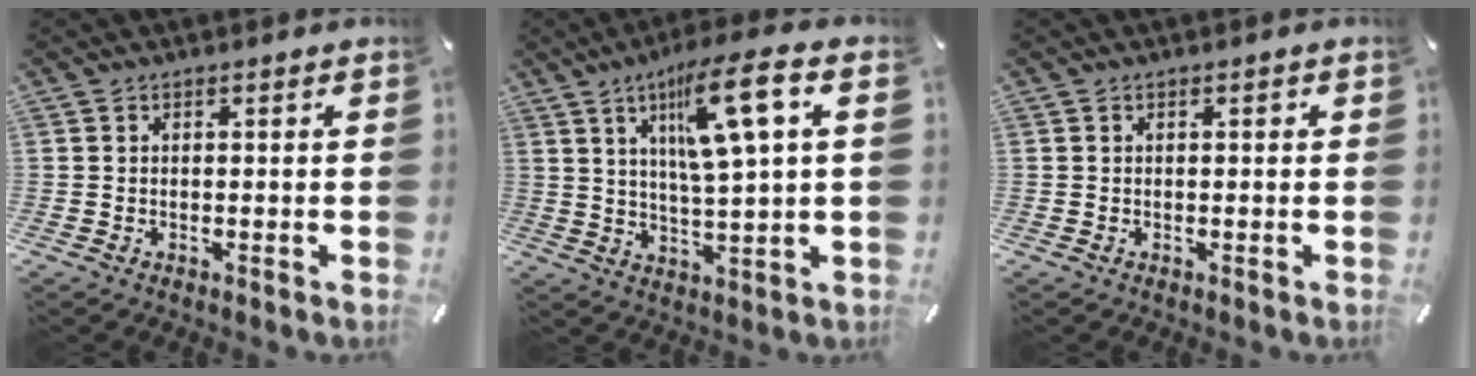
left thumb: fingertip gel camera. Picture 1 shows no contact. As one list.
[{"total": 14.0, "force": [6.1, 2.6, 12.3], "torque": [-0.200, -0.017, 0.093]}, {"total": 0.7, "force": [0.2, 0.4, 0.5], "torque": [-0.010, 0.003, 0.002]}]